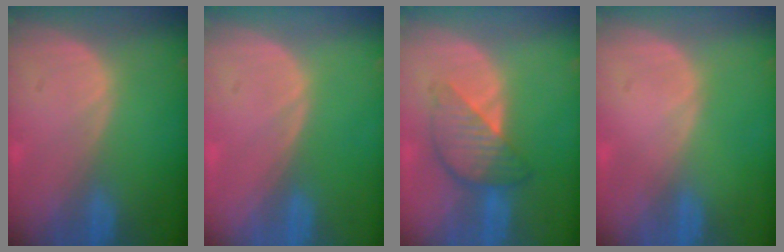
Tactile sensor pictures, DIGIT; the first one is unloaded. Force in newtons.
{"total": 0.0}
{"total": 5.9, "press": 5.9, "slide": 0.3}
{"total": 0.0}